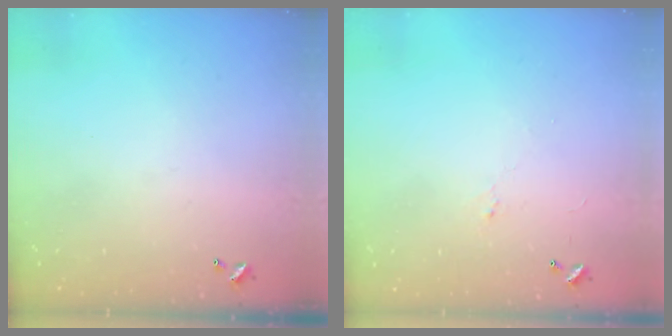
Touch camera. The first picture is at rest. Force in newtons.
{"total": 0.7, "press": 0.4, "slide": 0.6}